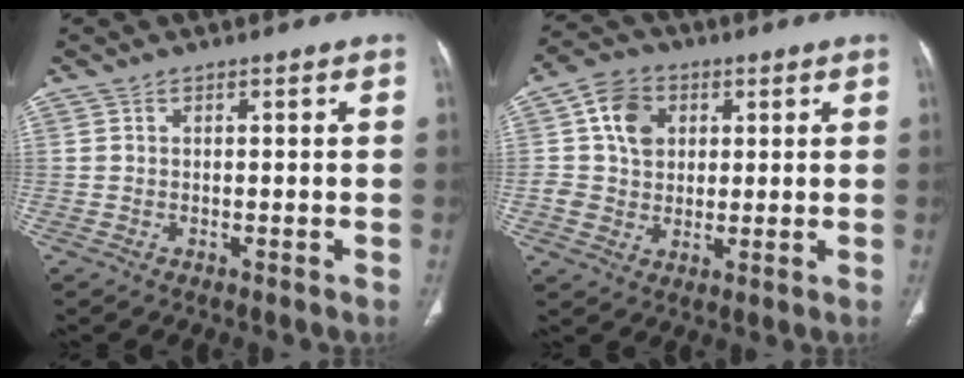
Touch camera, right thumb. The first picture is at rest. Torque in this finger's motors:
{"motor_torque": [1.22, 1.07, 0.53, -0.55, 0.07]}